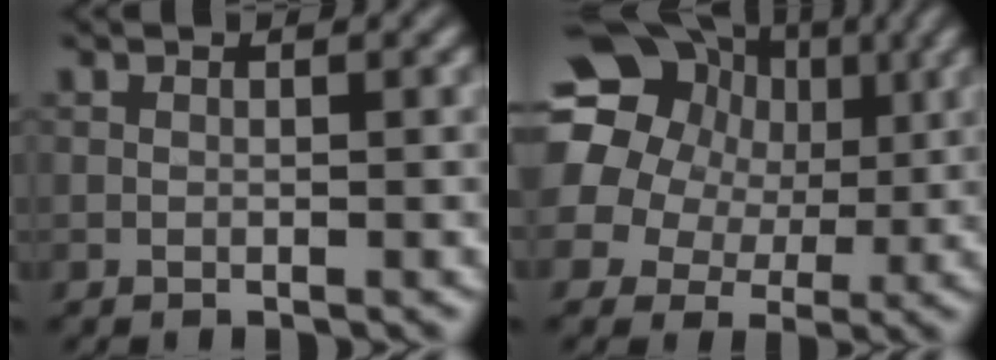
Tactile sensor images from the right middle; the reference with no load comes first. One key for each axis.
{"total": 16.8, "fx": 4.8, "fy": 14.1, "fz": 7.8, "tx": -0.175, "ty": 0.026, "tz": 0.058}